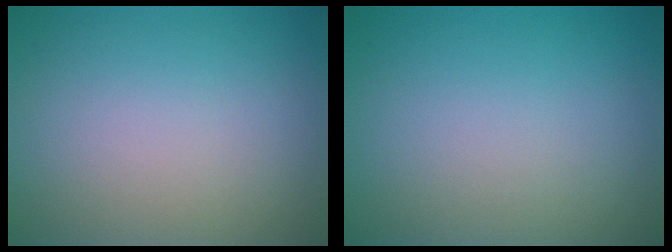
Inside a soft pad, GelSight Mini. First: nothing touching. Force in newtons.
{"total": 0.0}